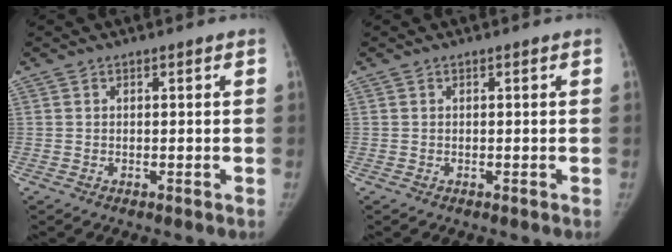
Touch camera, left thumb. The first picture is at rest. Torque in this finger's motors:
{"motor_torque": [0.01, -0.03, 0.19, -0.18, 0.00]}